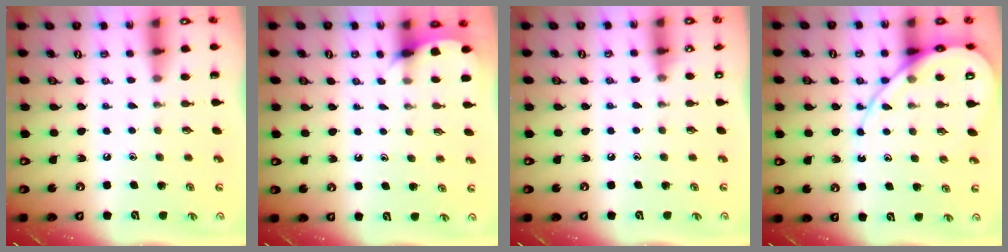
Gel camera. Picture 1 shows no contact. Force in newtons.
{"total": 4.4, "press": 4.4, "slide": 0.3}
{"total": 3.0, "press": 2.9, "slide": 0.4}
{"total": 11.5, "press": 11.5, "slide": 1.2}